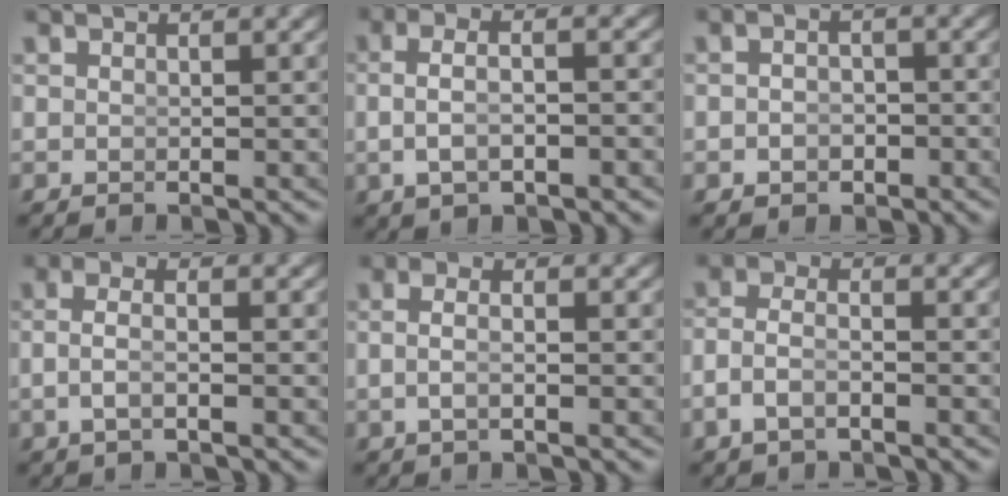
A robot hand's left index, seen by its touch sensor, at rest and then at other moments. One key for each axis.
{"total": 3.6, "fx": -0.7, "fy": 1.6, "fz": 3.1, "tx": -0.063, "ty": -0.003, "tz": -0.006}
{"total": 1.9, "fx": -1.2, "fy": 1.3, "fz": 0.7, "tx": -0.006, "ty": -0.008, "tz": -0.020}
{"total": 2.6, "fx": -0.9, "fy": 0.7, "fz": 2.3, "tx": -0.053, "ty": -0.012, "tz": -0.009}
{"total": 2.1, "fx": -0.8, "fy": 0.2, "fz": 1.9, "tx": -0.043, "ty": -0.011, "tz": -0.007}
{"total": 3.2, "fx": -1.6, "fy": 1.9, "fz": 2.0, "tx": -0.056, "ty": -0.018, "tz": -0.020}